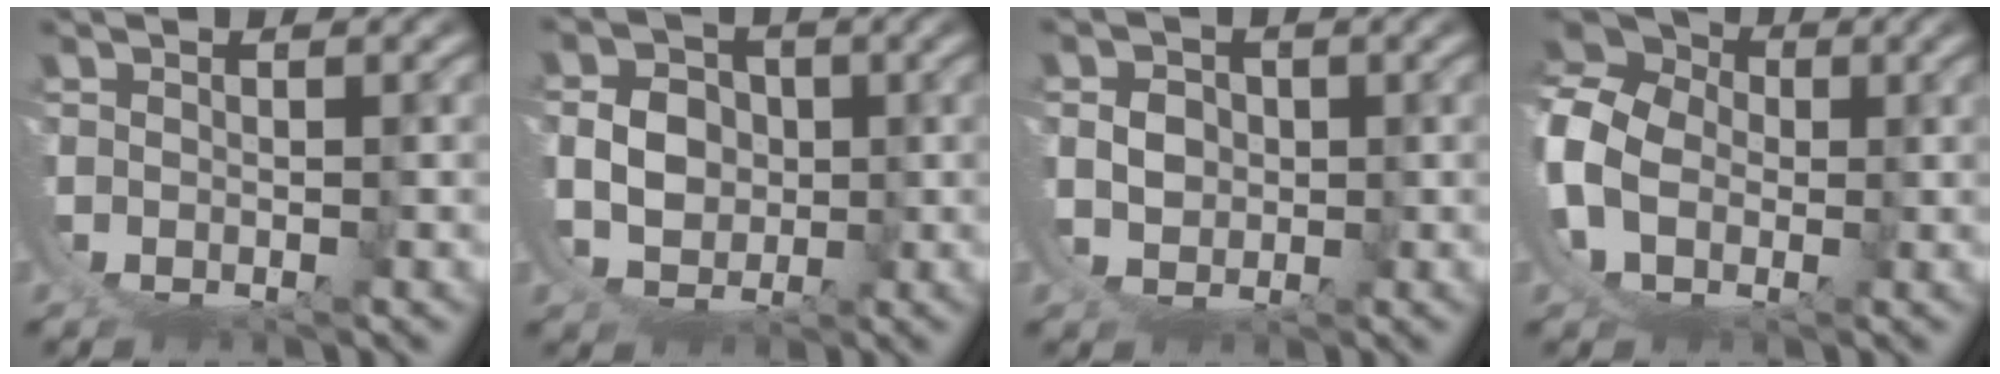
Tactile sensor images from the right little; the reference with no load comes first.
{"total": 5.4, "force": [1.9, 4.1, 2.8], "torque": [-0.066, -0.015, 0.042]}
{"total": 3.0, "force": [1.9, 1.9, 1.4], "torque": [-0.030, -0.008, 0.038]}
{"total": 13.1, "force": [2.7, 11.0, 6.5], "torque": [-0.175, -0.013, 0.033]}